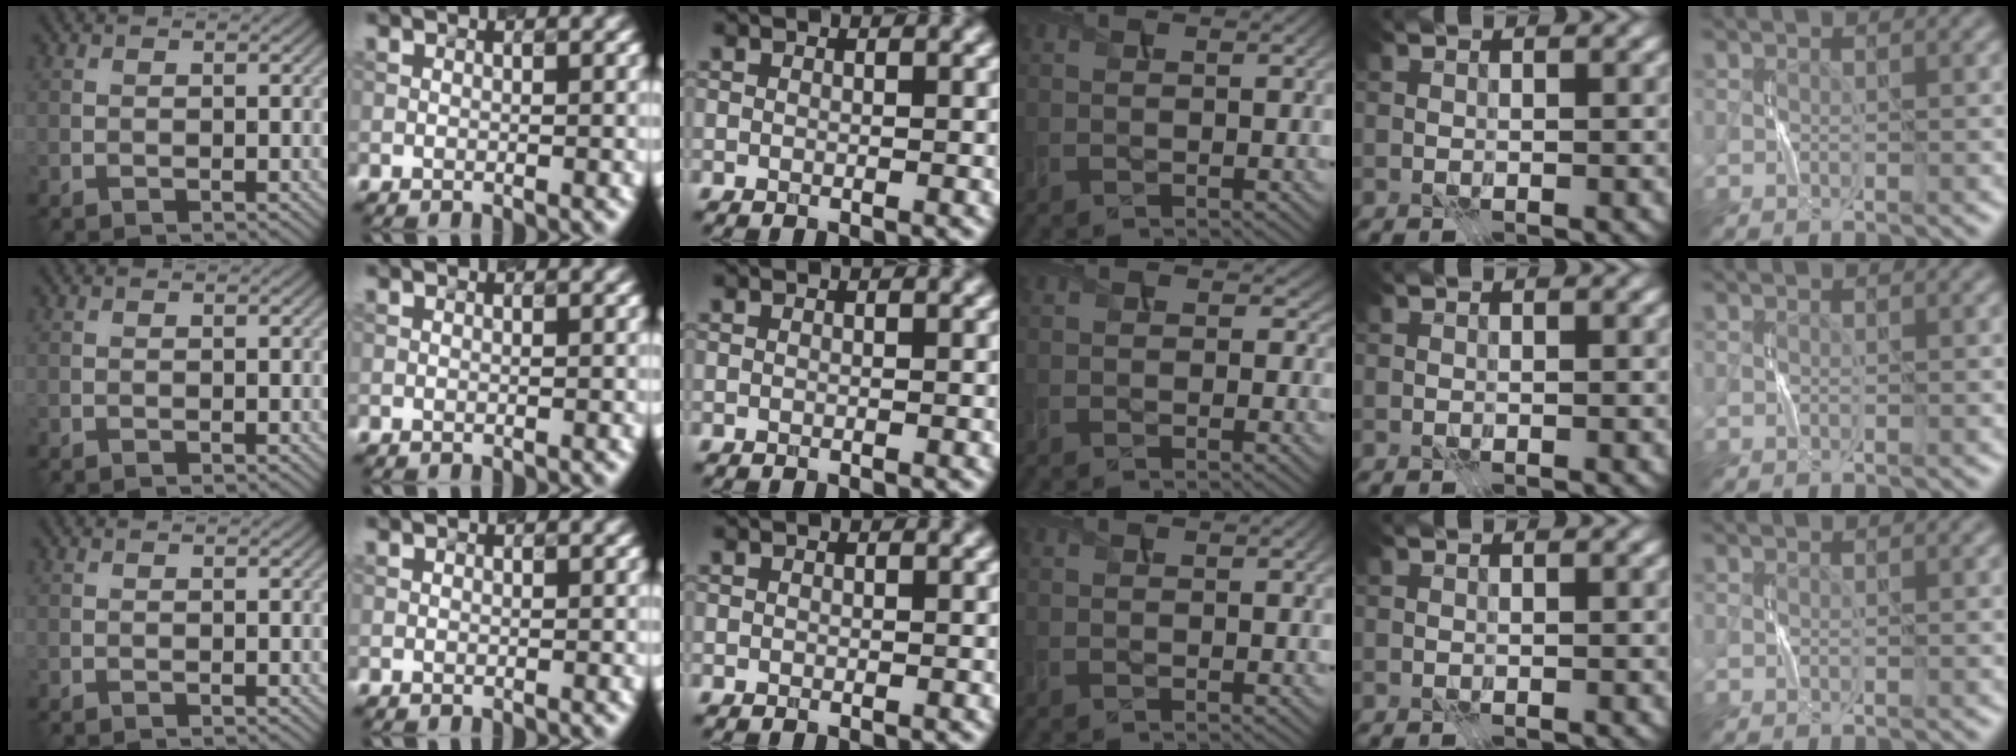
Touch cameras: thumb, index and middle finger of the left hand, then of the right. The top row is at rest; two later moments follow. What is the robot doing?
{"motion": "press", "object": "syringe"}